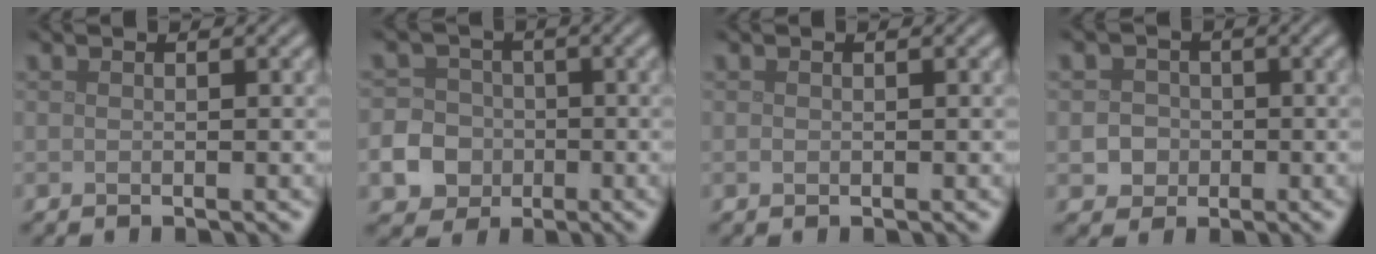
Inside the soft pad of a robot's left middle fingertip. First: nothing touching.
{"total": 8.8, "force": [-3.3, 7.8, 2.3], "torque": [-0.051, -0.026, -0.087]}
{"total": 0.0}
{"total": 2.7, "force": [-0.3, 2.5, 0.9], "torque": [0.009, 0.006, -0.016]}